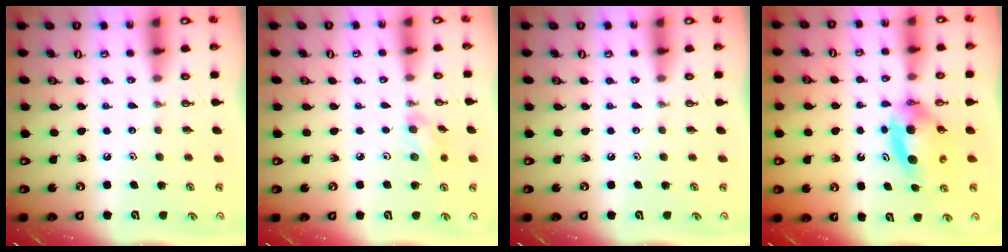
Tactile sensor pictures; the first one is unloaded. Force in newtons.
{"total": 6.0, "press": 5.6, "slide": 2.4}
{"total": 0.0}
{"total": 8.0, "press": 5.1, "slide": 6.1}